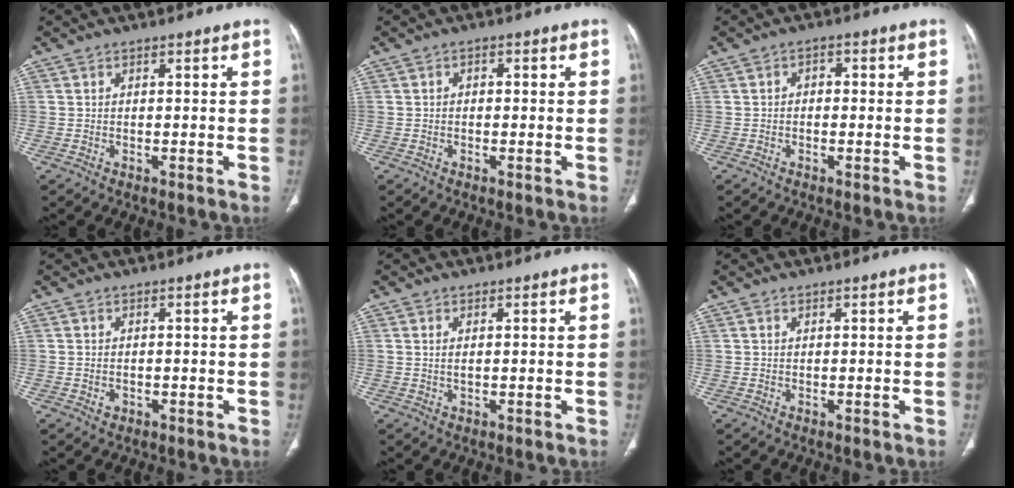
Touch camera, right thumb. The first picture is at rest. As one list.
[{"total": 1.1, "force": [0.0, 0.8, 0.6], "torque": [-0.004, 0.005, -0.005]}, {"total": 1.8, "force": [-0.1, 1.4, 1.1], "torque": [-0.007, 0.008, -0.008]}, {"total": 1.3, "force": [-0.3, 1.0, 0.7], "torque": [-0.014, 0.006, -0.001]}, {"total": 1.1, "force": [0.2, 0.5, 0.9], "torque": [-0.024, 0.002, 0.007]}, {"total": 0.0}]